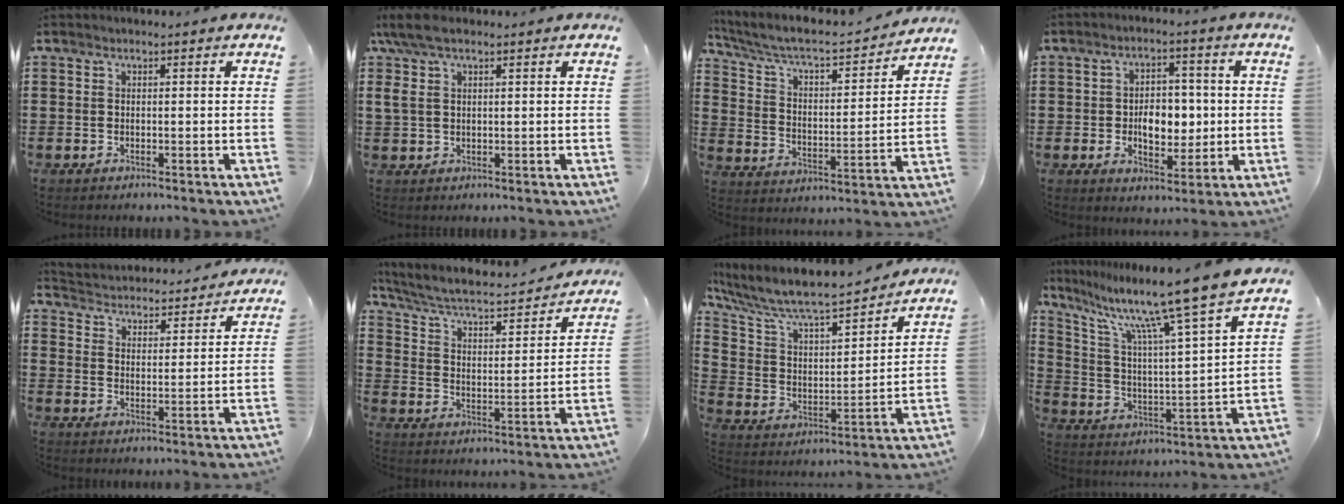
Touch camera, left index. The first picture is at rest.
{"total": 5.4, "force": [2.4, 2.3, 4.2], "torque": [-0.107, 0.004, 0.038]}
{"total": 5.4, "force": [4.6, 1.0, 2.5], "torque": [-0.072, -0.037, 0.070]}
{"total": 6.7, "force": [-0.4, 4.3, 5.1], "torque": [-0.076, 0.002, -0.015]}
{"total": 3.6, "force": [3.5, 0.1, -0.5], "torque": [-0.016, -0.034, 0.055]}
{"total": 4.5, "force": [3.9, 0.8, 2.2], "torque": [-0.063, -0.032, 0.056]}
{"total": 7.6, "force": [6.8, 1.7, 3.0], "torque": [-0.093, -0.056, 0.111]}
{"total": 11.8, "force": [9.5, -0.7, 7.0], "torque": [-0.164, -0.072, 0.148]}